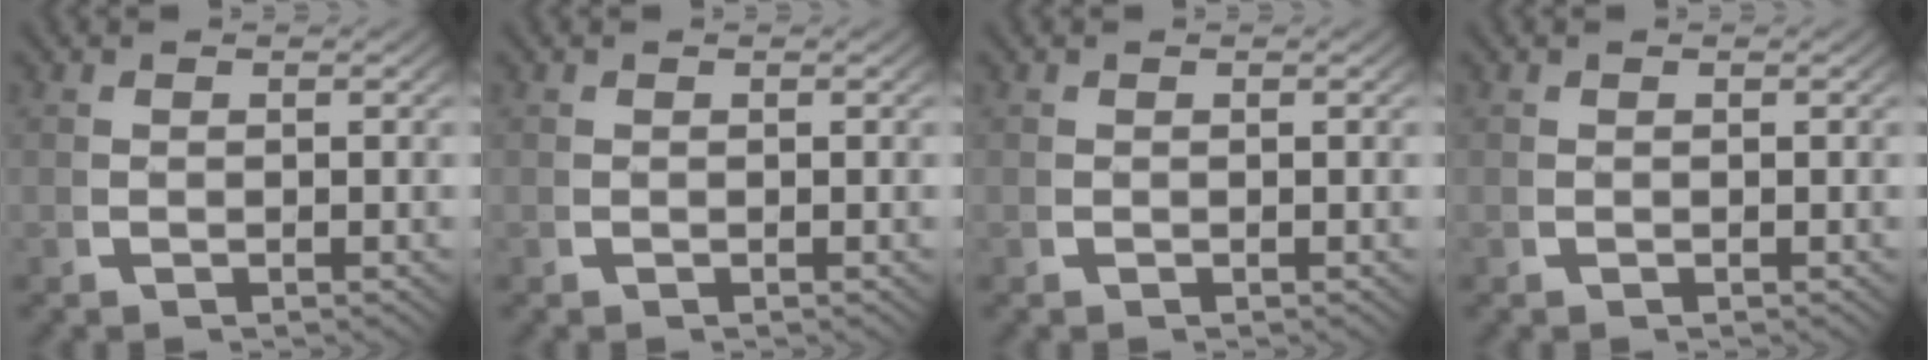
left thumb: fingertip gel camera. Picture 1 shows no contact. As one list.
[{"total": 0.0}, {"total": 0.0}, {"total": 0.0}]